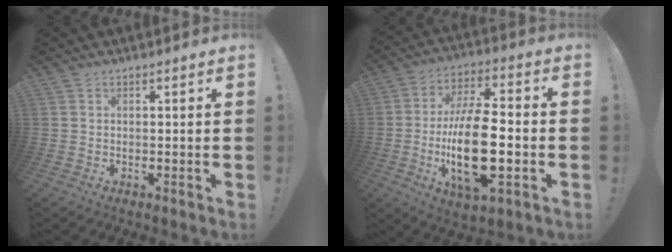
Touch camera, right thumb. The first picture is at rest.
{"total": 20.1, "force": [-3.9, 8.1, 18.0], "torque": [-0.343, 0.000, -0.063]}